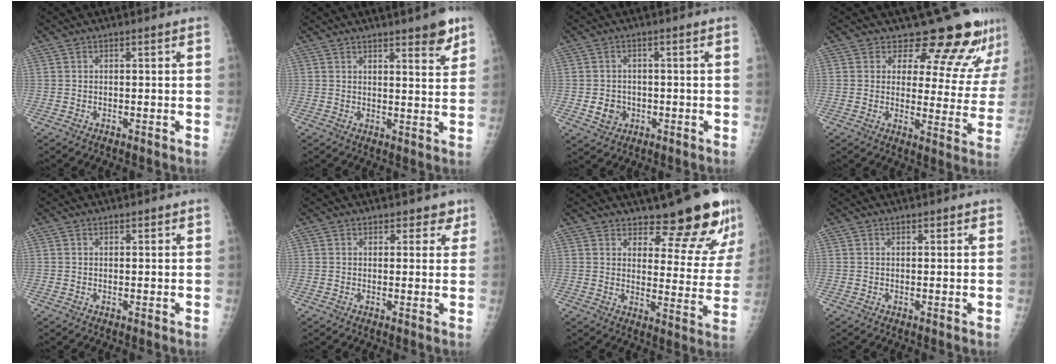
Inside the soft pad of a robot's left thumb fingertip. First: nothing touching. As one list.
[{"total": 6.3, "force": [4.1, 1.4, 4.6], "torque": [-0.049, -0.025, 0.052]}, {"total": 4.0, "force": [-0.9, 3.6, 1.6], "torque": [-0.012, 0.004, -0.008]}, {"total": 15.5, "force": [13.7, 5.7, 4.5], "torque": [-0.002, -0.101, 0.151]}, {"total": 0.6, "force": [0.6, 0.3, 0.2], "torque": [0.000, -0.004, 0.008]}, {"total": 3.2, "force": [2.4, 2.1, 0.7], "torque": [0.029, -0.010, 0.023]}, {"total": 14.6, "force": [12.6, 3.7, 6.5], "torque": [-0.041, -0.110, 0.156]}, {"total": 0.9, "force": [0.7, 0.5, 0.2], "torque": [0.004, -0.006, 0.007]}]